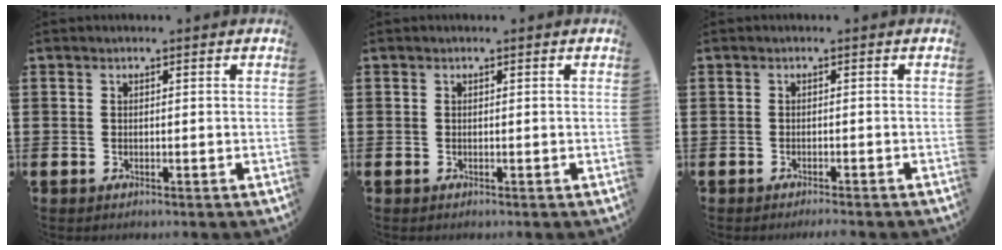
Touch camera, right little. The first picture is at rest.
{"total": 0.0}
{"total": 0.8, "force": [-0.8, -0.1, 0.3], "torque": [-0.004, -0.002, -0.016]}